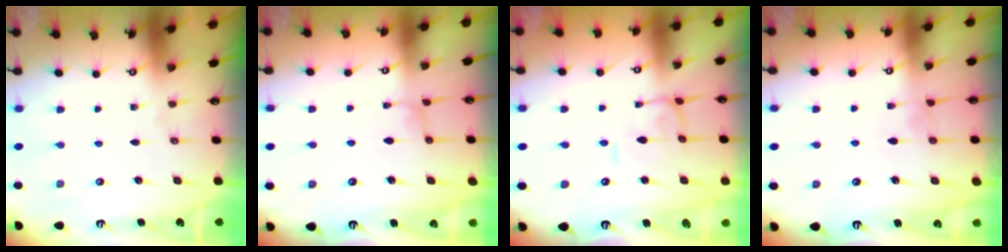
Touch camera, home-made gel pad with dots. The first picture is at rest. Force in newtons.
{"total": 0.6, "press": 0.1, "slide": 0.5}
{"total": 0.9, "press": 0.9, "slide": 0.4}
{"total": 1.4, "press": 1.3, "slide": 0.2}